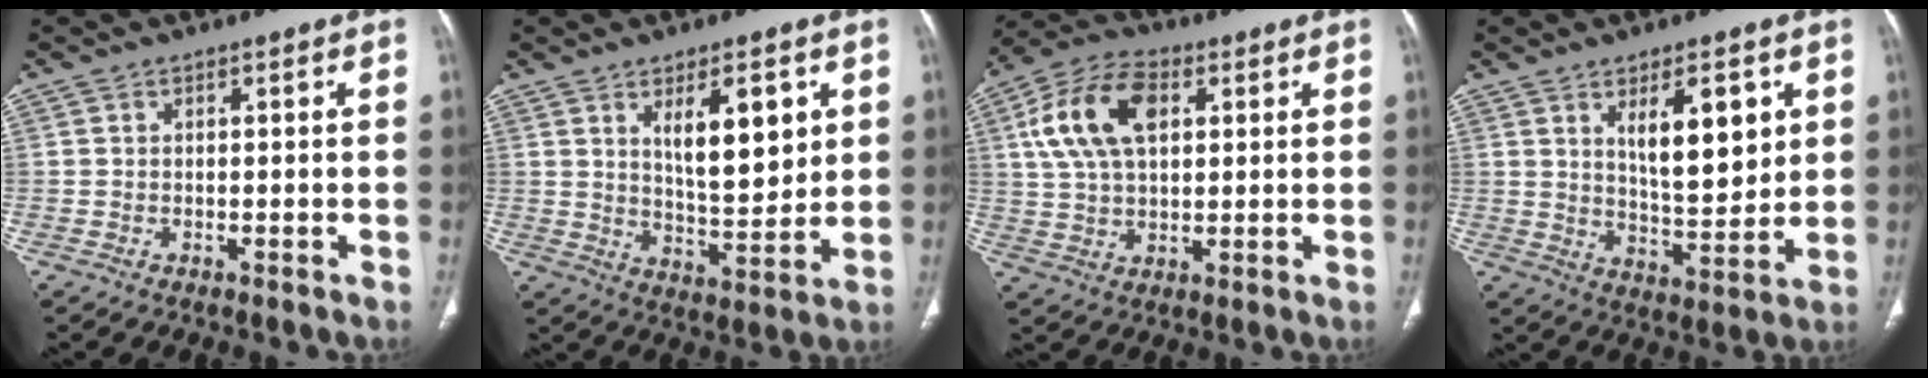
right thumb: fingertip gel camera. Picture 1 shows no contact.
{"total": 11.7, "force": [4.3, 4.5, 9.9], "torque": [-0.131, -0.038, 0.079]}
{"total": 14.0, "force": [4.0, 8.3, 10.5], "torque": [-0.198, 0.012, 0.073]}
{"total": 12.1, "force": [4.4, 4.7, 10.2], "torque": [-0.135, -0.038, 0.081]}